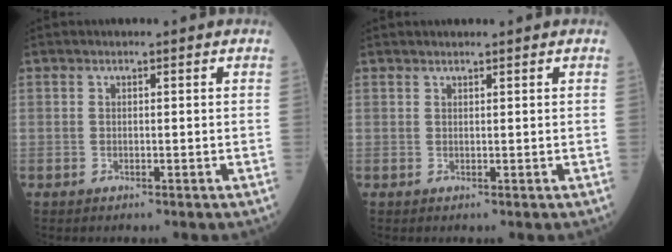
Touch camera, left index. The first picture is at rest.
{"total": 1.1, "force": [1.0, 0.1, 0.3], "torque": [-0.005, 0.011, 0.018]}